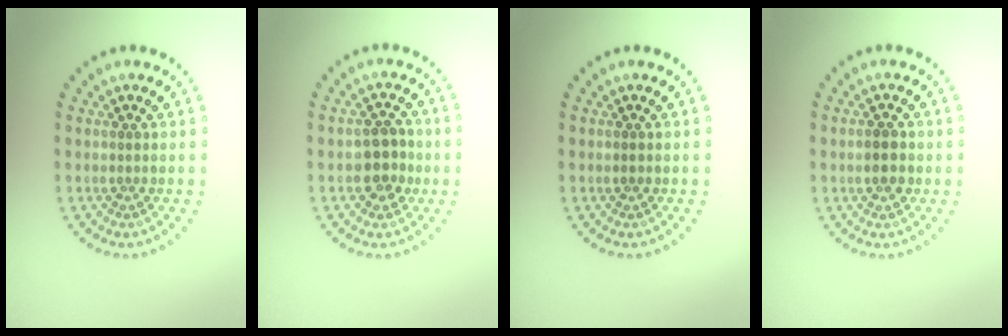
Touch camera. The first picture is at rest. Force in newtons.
{"total": 2.8, "press": 2.8, "slide": 0.7}
{"total": 0.7, "press": 0.7, "slide": 0.1}
{"total": 2.1, "press": 2.1, "slide": 0.5}